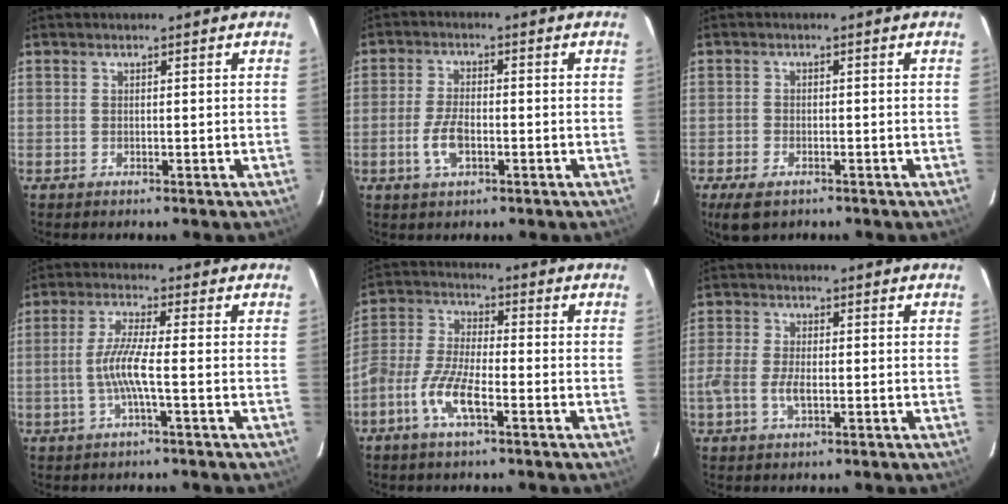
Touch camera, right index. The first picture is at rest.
{"total": 5.8, "force": [-2.0, 2.7, 4.8], "torque": [-0.104, -0.001, -0.037]}
{"total": 5.0, "force": [-3.2, 2.7, 2.8], "torque": [-0.072, -0.014, -0.057]}
{"total": 5.7, "force": [-1.6, -0.3, 5.4], "torque": [-0.116, 0.000, -0.030]}
{"total": 9.1, "force": [-4.5, 2.8, 7.4], "torque": [-0.163, 0.003, -0.096]}
{"total": 4.8, "force": [-1.6, 2.2, 3.9], "torque": [-0.086, -0.002, -0.032]}